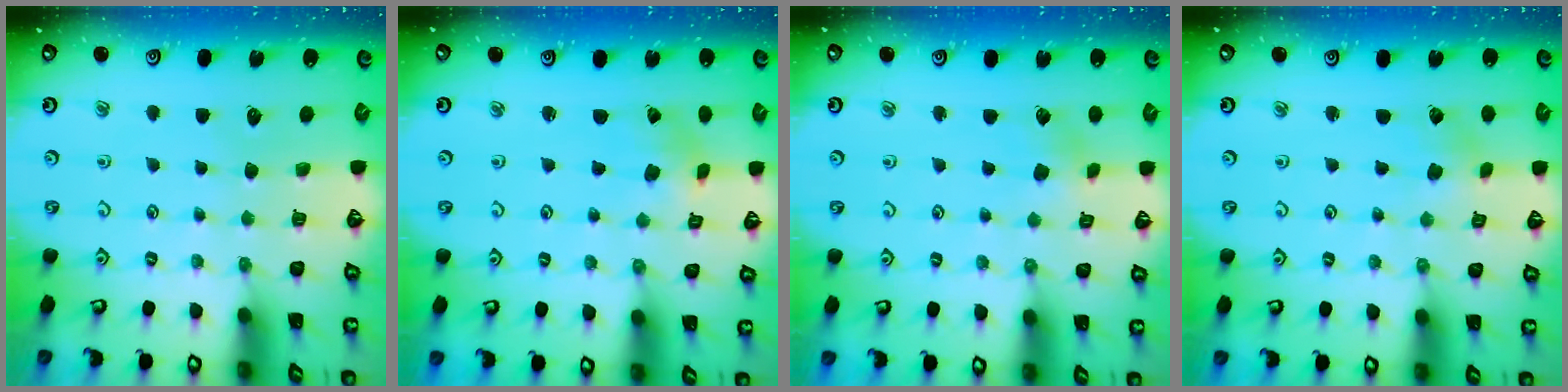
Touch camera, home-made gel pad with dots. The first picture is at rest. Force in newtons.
{"total": 1.5, "press": 1.5, "slide": 0.2}
{"total": 2.4, "press": 2.4, "slide": 0.6}
{"total": 0.0}